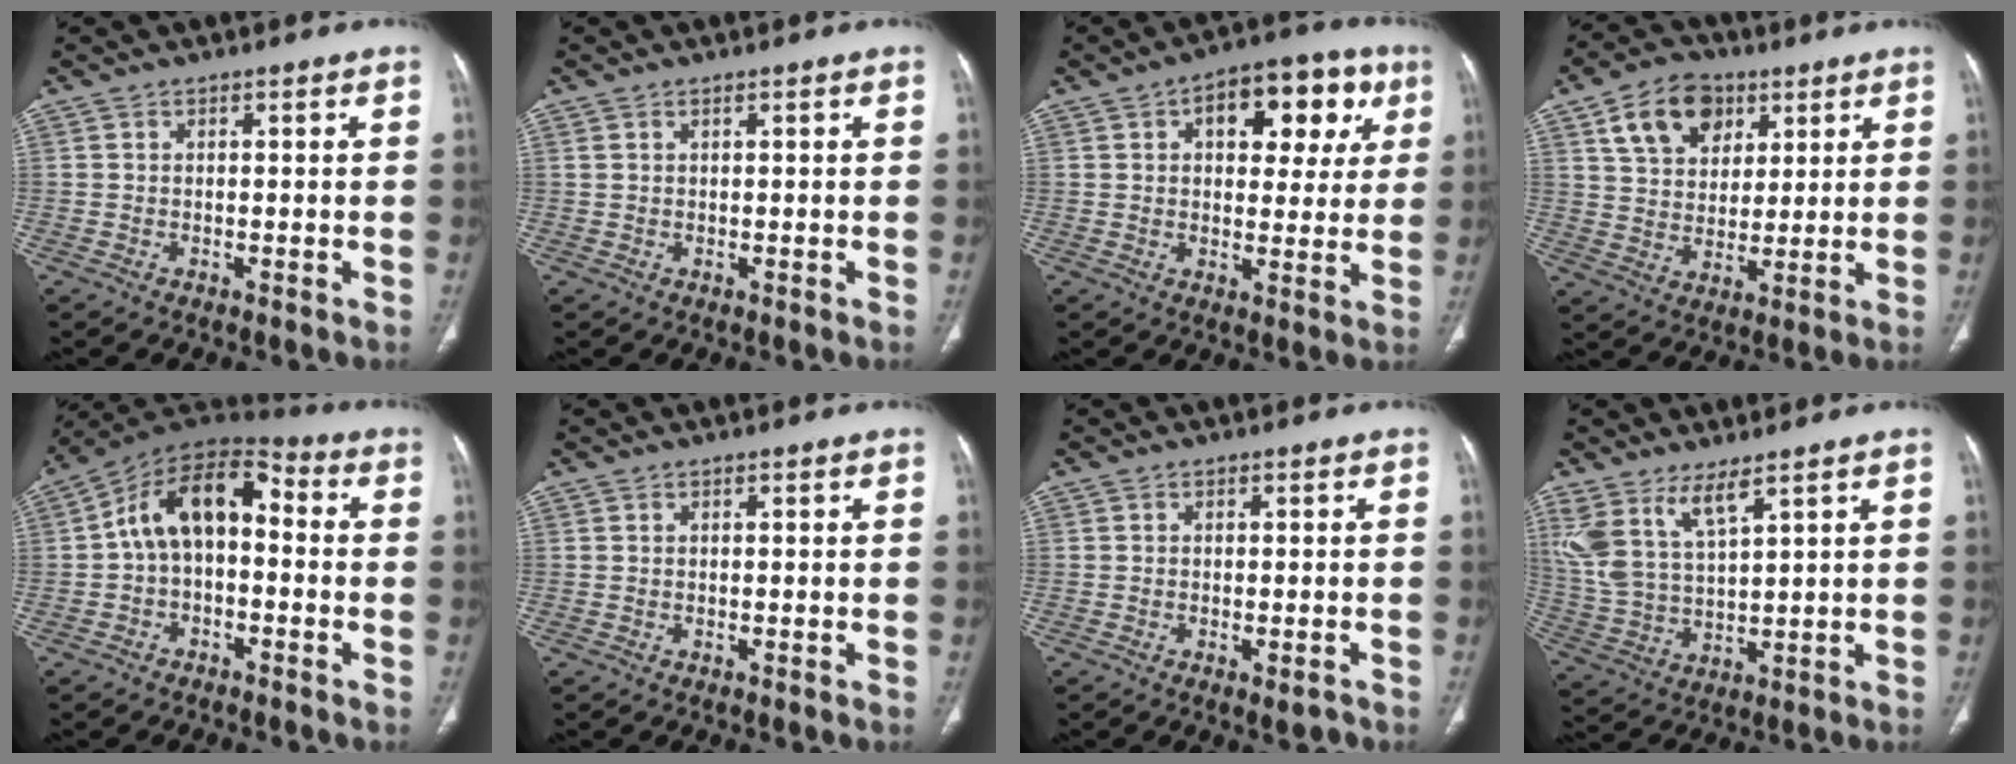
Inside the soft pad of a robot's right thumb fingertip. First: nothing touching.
{"total": 0.8, "force": [0.6, 0.3, 0.5], "torque": [-0.011, 0.004, 0.016]}
{"total": 15.0, "force": [5.7, 8.4, 11.1], "torque": [-0.098, 0.007, 0.074]}
{"total": 12.3, "force": [5.8, 8.7, 6.6], "torque": [-0.084, -0.014, 0.103]}
{"total": 12.8, "force": [0.0, 7.9, 10.0], "torque": [-0.145, 0.050, -0.016]}
{"total": 0.0}
{"total": 2.2, "force": [-1.2, 0.8, 1.6], "torque": [-0.017, 0.002, -0.012]}
{"total": 10.0, "force": [6.3, 3.4, 7.0], "torque": [-0.151, -0.026, 0.144]}